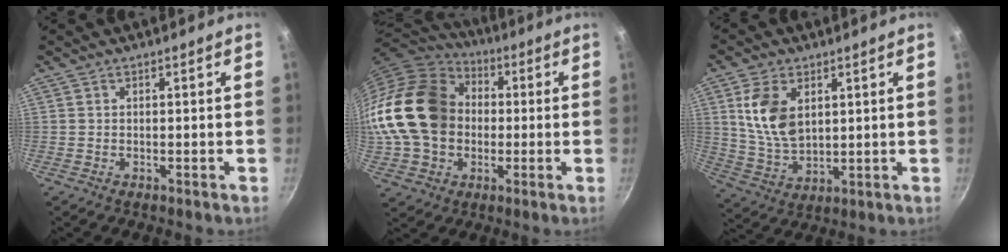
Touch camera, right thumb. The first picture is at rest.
{"total": 23.6, "force": [0.4, 18.4, 14.8], "torque": [-0.272, 0.042, 0.008]}
{"total": 11.0, "force": [3.3, 6.7, 8.0], "torque": [-0.144, -0.024, 0.073]}